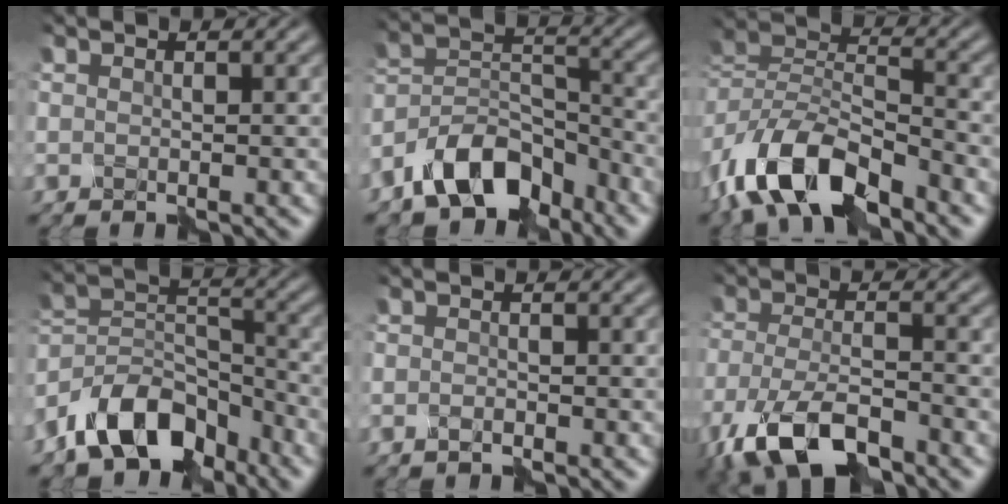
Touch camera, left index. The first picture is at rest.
{"total": 8.3, "force": [-6.0, 4.4, 3.8], "torque": [-0.056, 0.001, -0.124]}
{"total": 9.6, "force": [-5.8, 4.5, 6.3], "torque": [-0.119, 0.003, -0.120]}
{"total": 9.5, "force": [-6.7, 5.2, 4.3], "torque": [-0.067, 0.003, -0.140]}
{"total": 0.6, "force": [-0.5, 0.1, 0.3], "torque": [-0.009, 0.002, -0.011]}
{"total": 8.8, "force": [-5.9, 3.2, 5.6], "torque": [-0.124, -0.014, -0.122]}